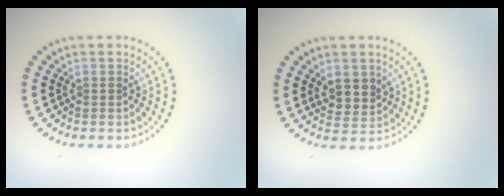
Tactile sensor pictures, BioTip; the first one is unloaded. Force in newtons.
{"total": 2.5, "press": 2.3, "slide": 1.0}